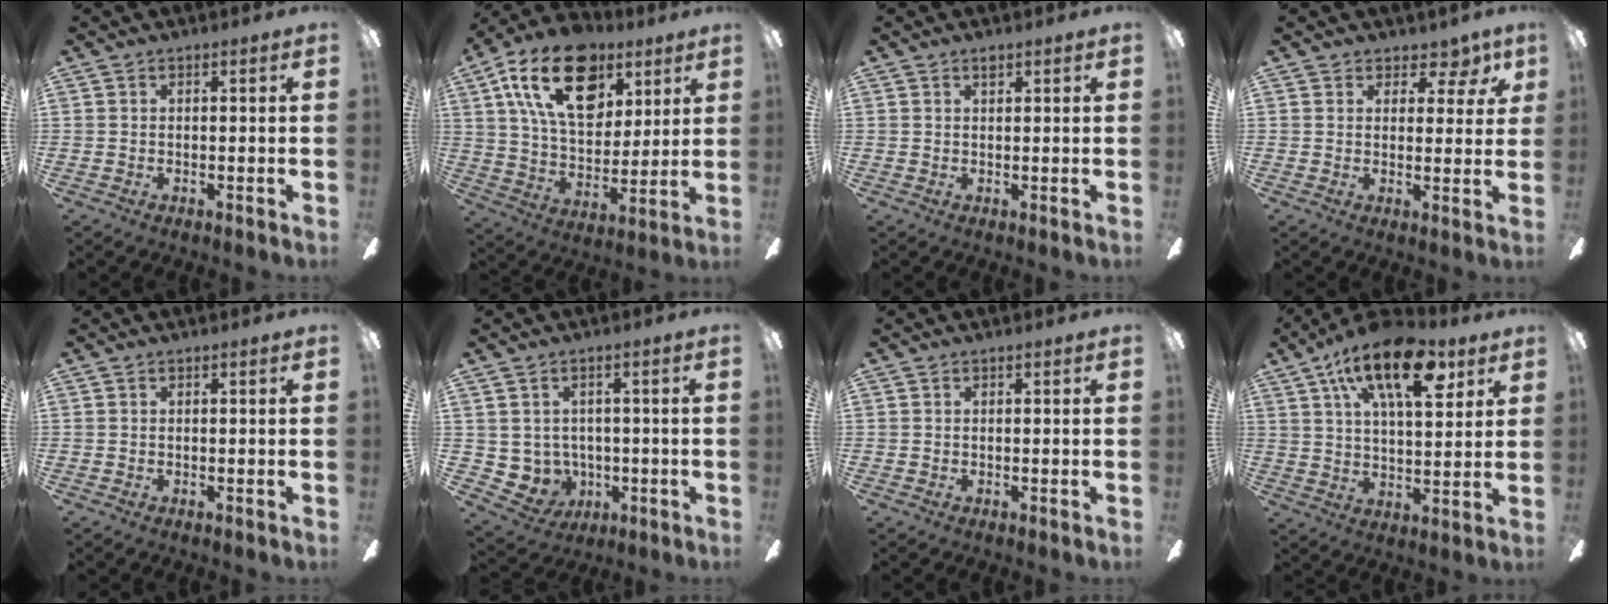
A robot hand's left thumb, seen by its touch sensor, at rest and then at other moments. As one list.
[{"total": 23.4, "force": [11.4, 14.0, 14.8], "torque": [-0.247, -0.035, 0.200]}, {"total": 1.0, "force": [0.8, 0.4, 0.5], "torque": [-0.011, 0.002, 0.015]}, {"total": 4.9, "force": [2.9, 3.5, 1.9], "torque": [-0.006, -0.016, 0.048]}, {"total": 0.0}, {"total": 4.9, "force": [0.8, 4.8, 0.6], "torque": [-0.045, -0.013, 0.021]}, {"total": 0.0}, {"total": 19.7, "force": [9.9, 8.7, 14.6], "torque": [-0.228, -0.027, 0.161]}]